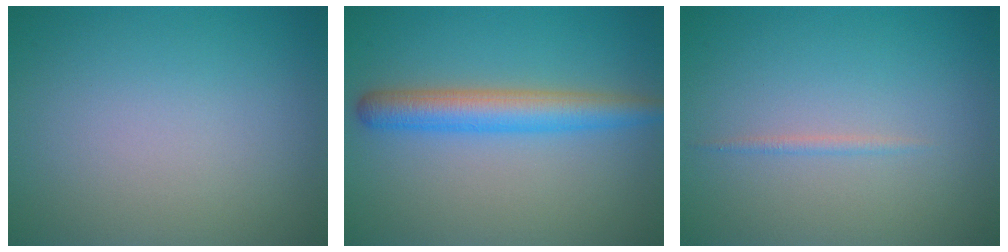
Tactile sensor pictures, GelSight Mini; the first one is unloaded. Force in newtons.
{"total": 4.3, "press": 4.3, "slide": 0.1}
{"total": 0.7, "press": 0.7, "slide": 0.1}